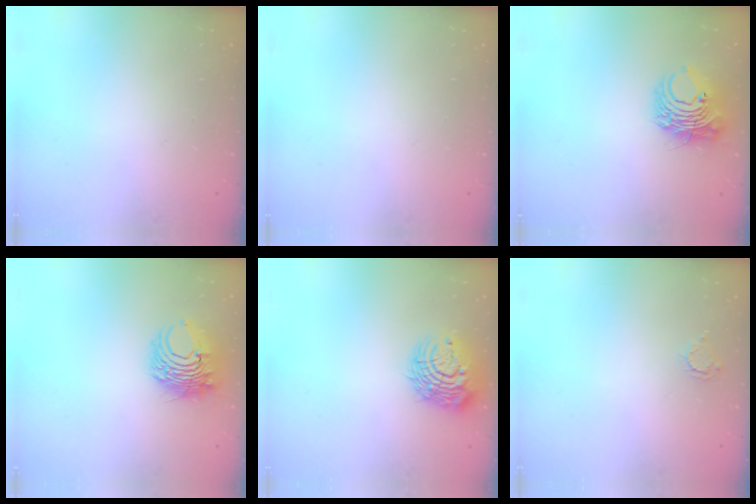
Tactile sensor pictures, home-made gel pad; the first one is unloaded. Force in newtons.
{"total": 0.0}
{"total": 9.5, "press": 9.4, "slide": 1.5}
{"total": 8.4, "press": 8.3, "slide": 1.2}
{"total": 12.8, "press": 12.7, "slide": 1.4}
{"total": 2.9, "press": 2.9, "slide": 0.4}